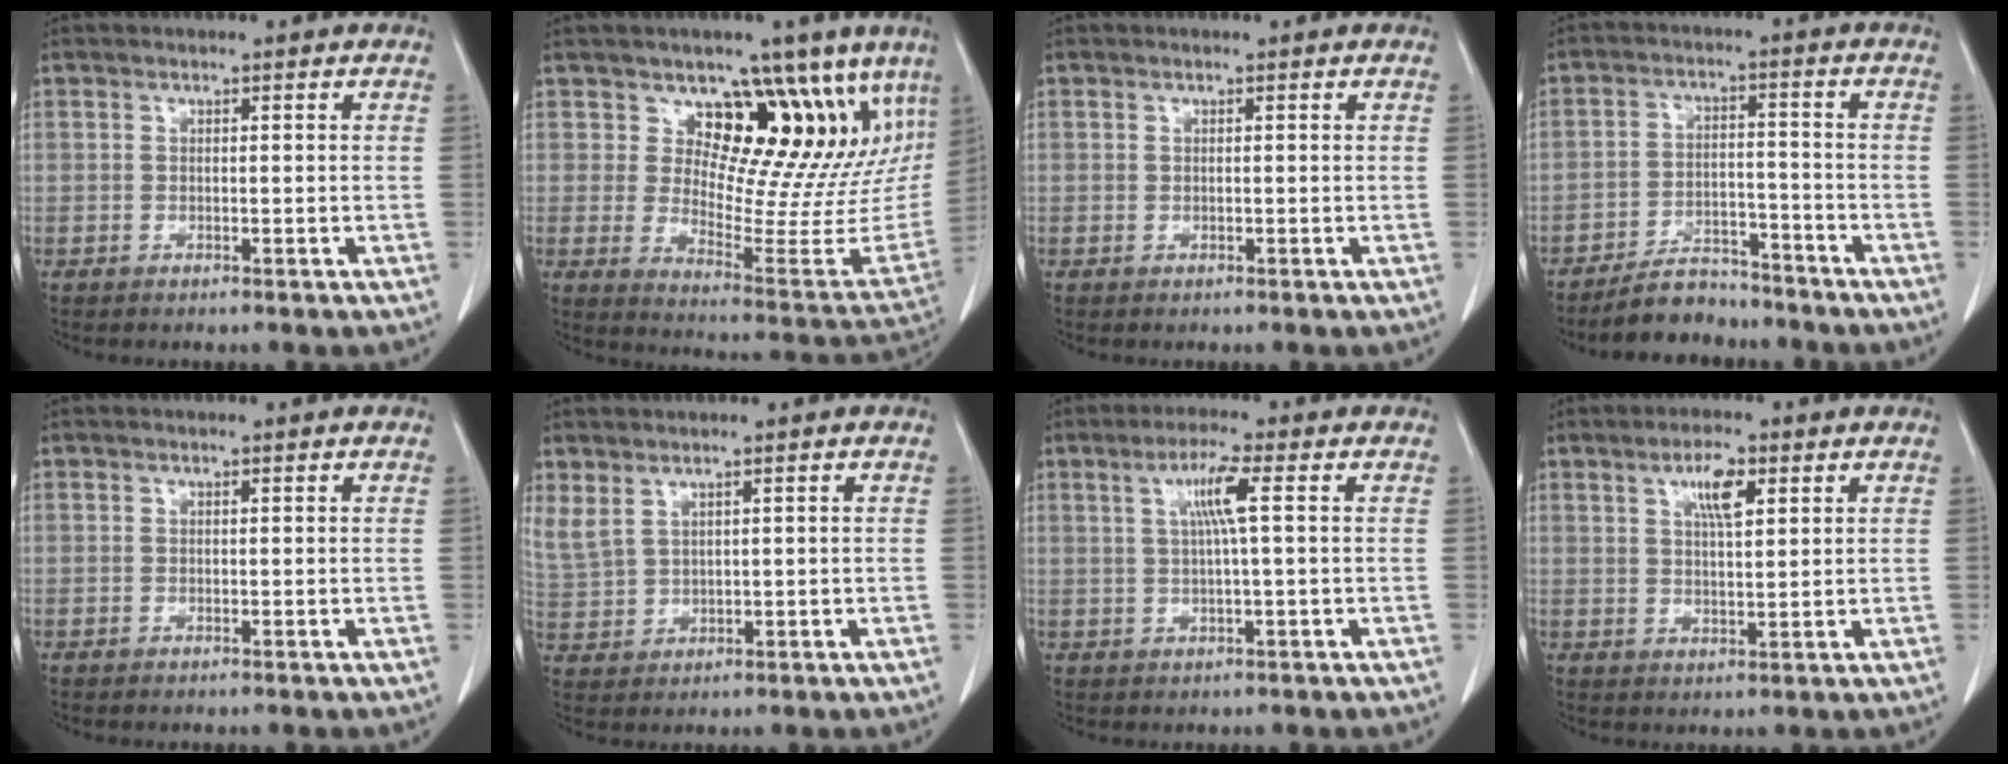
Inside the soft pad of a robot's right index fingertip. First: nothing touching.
{"total": 16.7, "force": [11.2, 8.4, 9.1], "torque": [-0.099, -0.013, 0.139]}
{"total": 0.0}
{"total": 6.7, "force": [-6.1, 2.5, 1.4], "torque": [-0.024, 0.002, -0.103]}
{"total": 0.0}
{"total": 5.6, "force": [3.3, 3.1, 3.2], "torque": [-0.090, 0.005, 0.084]}
{"total": 5.0, "force": [1.2, -0.4, 4.8], "torque": [-0.090, 0.006, 0.024]}
{"total": 5.1, "force": [2.4, 1.3, 4.3], "torque": [-0.080, 0.003, 0.043]}